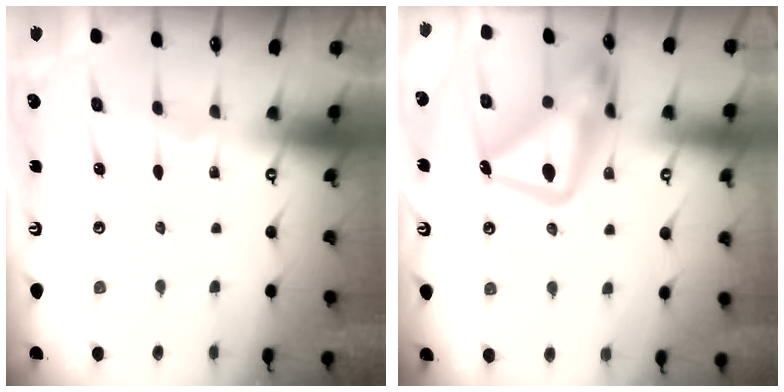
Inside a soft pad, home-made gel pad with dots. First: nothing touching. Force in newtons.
{"total": 19.3, "press": 19.2, "slide": 2.0}